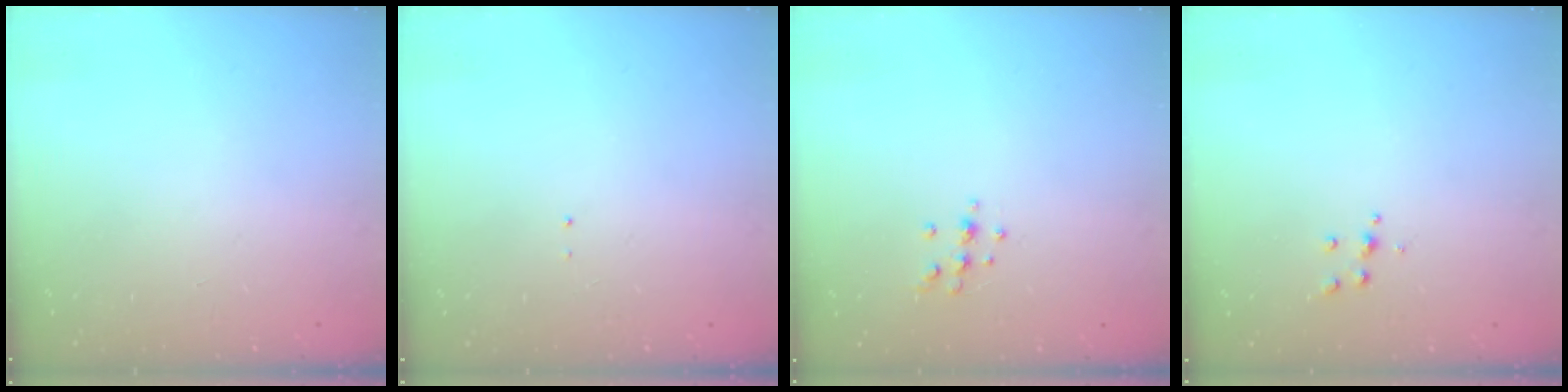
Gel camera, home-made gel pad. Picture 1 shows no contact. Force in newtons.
{"total": 0.7, "press": 0.7, "slide": 0.1}
{"total": 7.0, "press": 7.0, "slide": 0.6}
{"total": 4.3, "press": 4.3, "slide": 0.4}